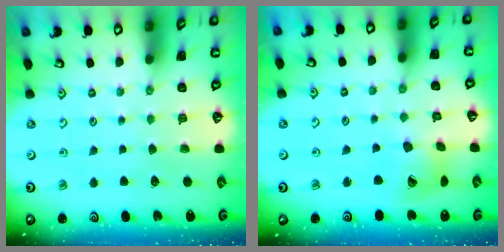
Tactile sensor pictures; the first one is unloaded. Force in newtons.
{"total": 12.7, "press": 12.6, "slide": 1.4}